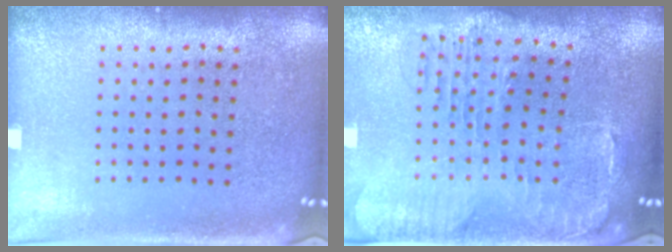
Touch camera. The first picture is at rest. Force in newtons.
{"total": 1.6, "press": 1.5, "slide": 0.4}